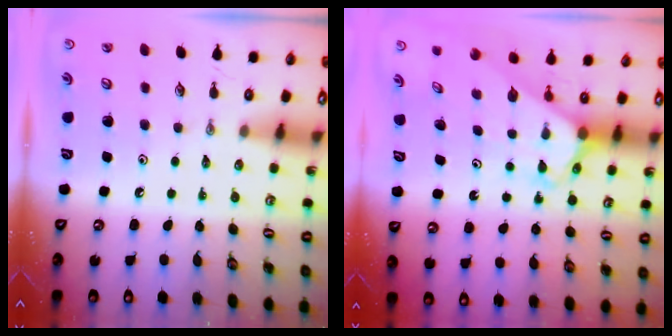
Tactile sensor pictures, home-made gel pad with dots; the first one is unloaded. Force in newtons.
{"total": 2.7, "press": 2.7, "slide": 0.2}